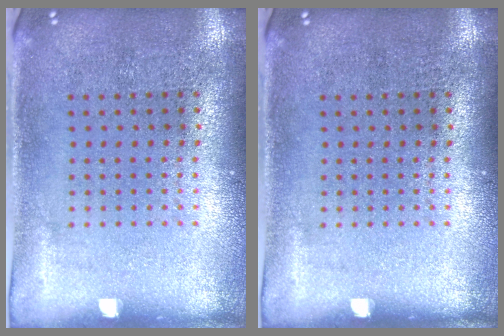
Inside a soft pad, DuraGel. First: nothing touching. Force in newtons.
{"total": 0.0}